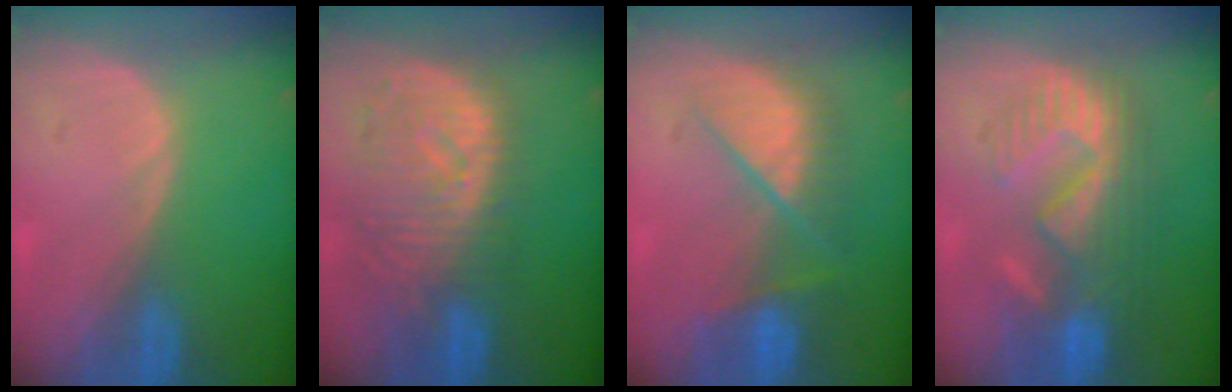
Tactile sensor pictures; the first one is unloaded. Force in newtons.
{"total": 10.9, "press": 9.6, "slide": 5.1}
{"total": 8.0, "press": 7.6, "slide": 2.4}
{"total": 10.5, "press": 9.6, "slide": 4.1}